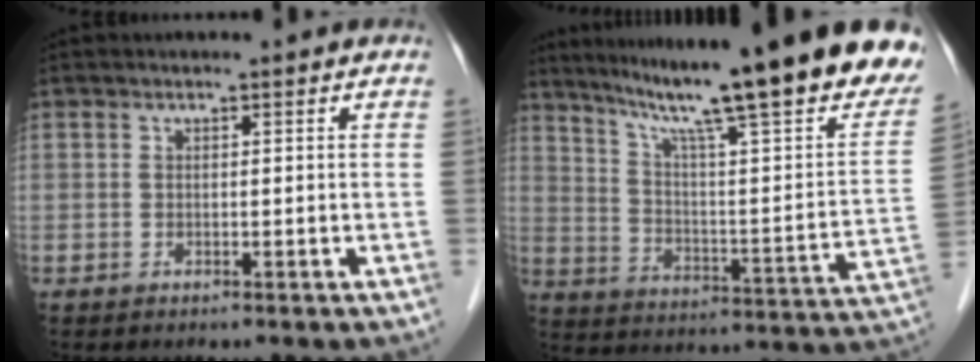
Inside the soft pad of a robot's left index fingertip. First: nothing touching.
{"total": 29.9, "force": [24.1, 2.3, 17.5], "torque": [-0.252, -0.062, 0.323]}